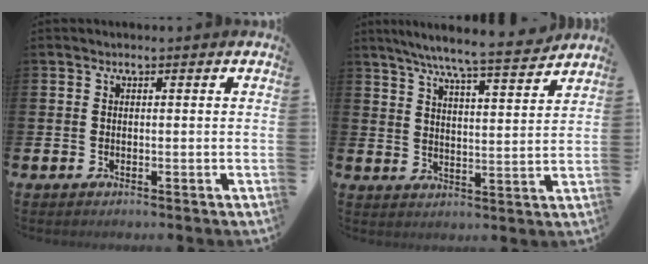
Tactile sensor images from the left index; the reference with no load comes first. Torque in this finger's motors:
{"motor_torque": [0.78, -0.98, 0.61, 0.21]}